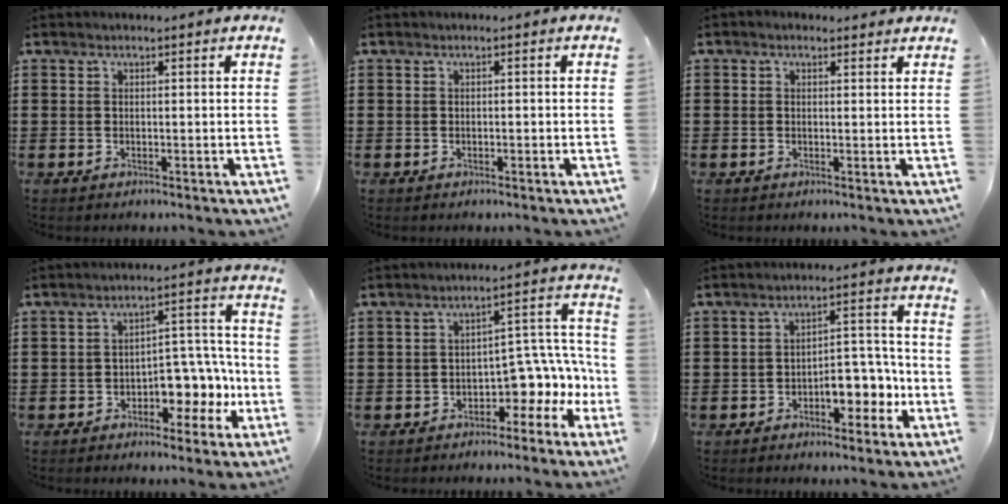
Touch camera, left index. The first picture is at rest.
{"total": 0.5, "force": [-0.4, 0.2, 0.3], "torque": [-0.008, -0.002, -0.007]}
{"total": 1.0, "force": [0.4, 0.9, 0.2], "torque": [-0.008, 0.004, 0.008]}
{"total": 6.5, "force": [-2.9, 3.9, 4.4], "torque": [-0.071, 0.009, -0.055]}
{"total": 6.9, "force": [-2.2, 3.7, 5.3], "torque": [-0.083, -0.012, -0.044]}
{"total": 6.8, "force": [-3.1, 3.6, 4.9], "torque": [-0.065, 0.008, -0.059]}